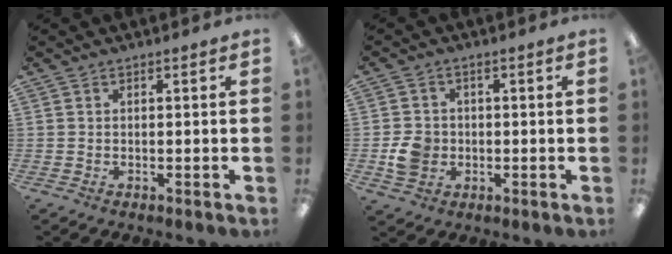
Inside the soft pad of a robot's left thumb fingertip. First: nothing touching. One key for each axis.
{"total": 5.5, "fx": -1.0, "fy": 4.8, "fz": 2.4, "tx": -0.040, "ty": 0.005, "tz": -0.016}